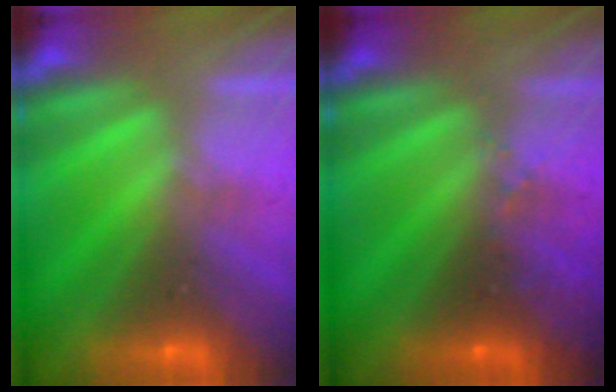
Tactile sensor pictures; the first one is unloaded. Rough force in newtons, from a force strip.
{"total": 2.9}